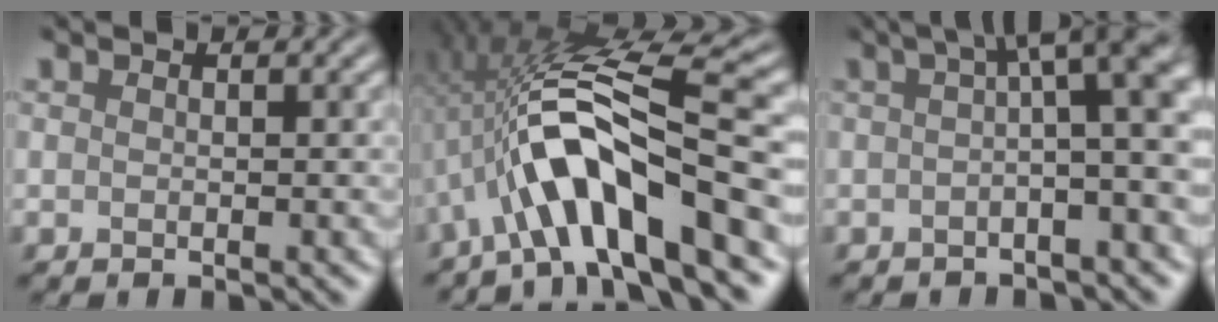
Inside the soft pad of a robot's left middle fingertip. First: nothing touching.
{"total": 8.8, "force": [-3.1, 1.9, 8.0], "torque": [-0.145, 0.015, -0.038]}
{"total": 6.9, "force": [0.8, 1.2, 6.7], "torque": [-0.083, 0.026, 0.015]}